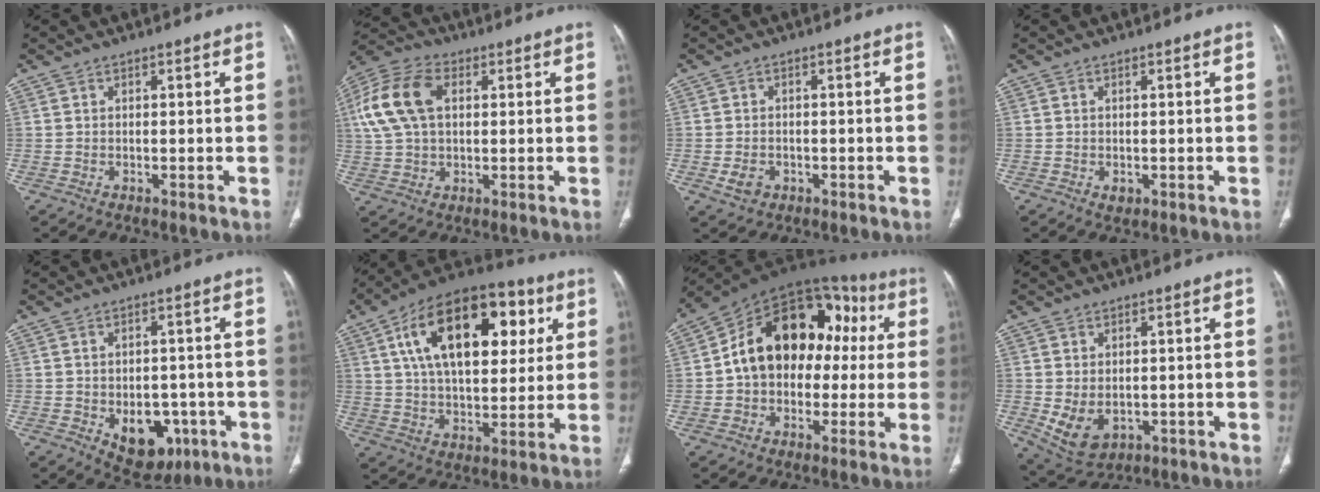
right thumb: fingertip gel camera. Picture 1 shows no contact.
{"total": 13.5, "force": [3.1, 8.5, 10.0], "torque": [-0.209, 0.022, 0.055]}
{"total": 3.3, "force": [-1.1, 2.5, 1.8], "torque": [-0.031, 0.003, -0.013]}
{"total": 1.4, "force": [-0.4, 1.0, 0.9], "torque": [-0.011, -0.001, -0.001]}
{"total": 10.6, "force": [-3.6, 7.1, 6.9], "torque": [-0.059, 0.017, -0.033]}
{"total": 24.6, "force": [8.2, 13.2, 19.1], "torque": [-0.286, 0.004, 0.127]}
{"total": 21.2, "force": [1.7, 14.8, 15.1], "torque": [-0.198, 0.059, 0.020]}
{"total": 7.3, "force": [-0.9, 5.1, 5.1], "torque": [-0.086, -0.007, 0.008]}